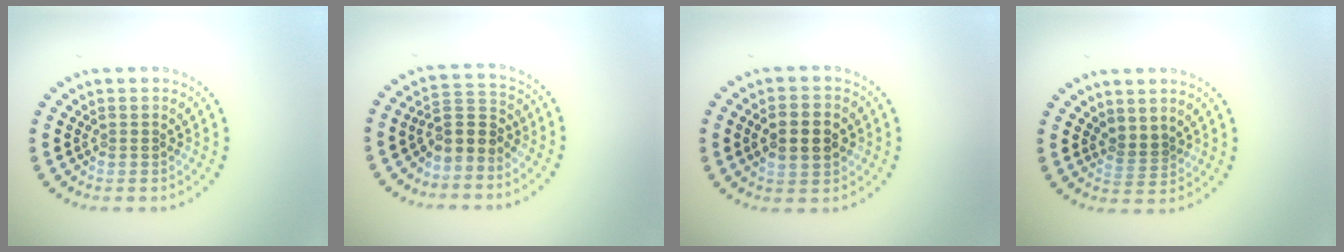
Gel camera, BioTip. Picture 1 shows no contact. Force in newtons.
{"total": 2.9, "press": 2.5, "slide": 1.5}
{"total": 4.0, "press": 4.0, "slide": 0.1}
{"total": 1.3, "press": 1.0, "slide": 0.8}